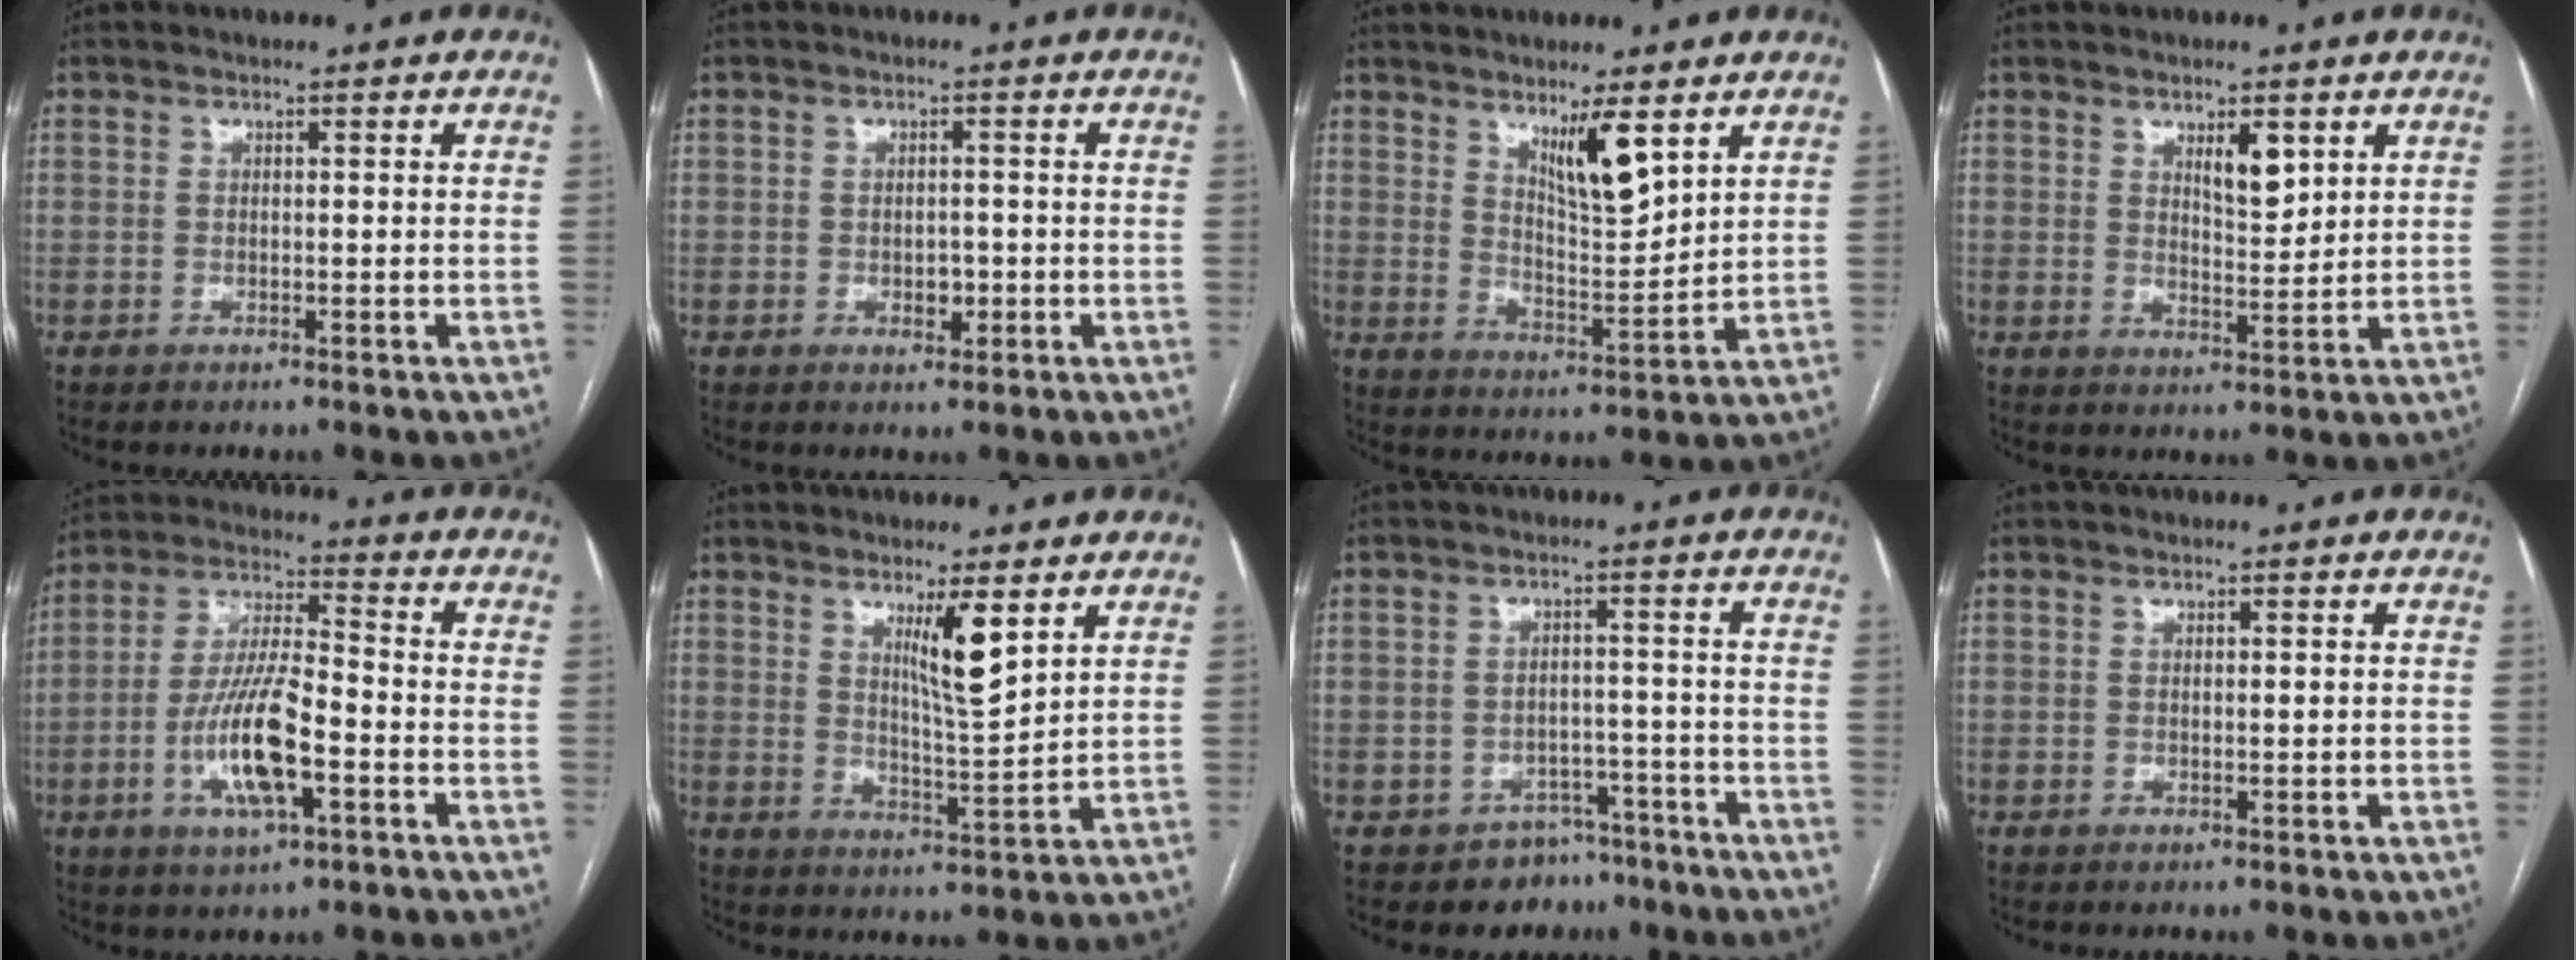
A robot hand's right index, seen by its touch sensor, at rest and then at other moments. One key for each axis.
{"total": 2.4, "fx": -0.7, "fy": 1.5, "fz": 1.8, "tx": -0.023, "ty": 0.004, "tz": -0.006}
{"total": 7.4, "fx": 4.7, "fy": 1.0, "fz": 5.7, "tx": -0.100, "ty": -0.016, "tz": 0.086}
{"total": 4.7, "fx": 2.5, "fy": 1.5, "fz": 3.6, "tx": -0.060, "ty": -0.005, "tz": 0.044}
{"total": 12.9, "fx": -4.1, "fy": 3.1, "fz": 11.8, "tx": -0.238, "ty": -0.001, "tz": -0.072}
{"total": 6.6, "fx": 3.5, "fy": 0.3, "fz": 5.7, "tx": -0.098, "ty": -0.017, "tz": 0.062}
{"total": 6.2, "fx": -4.5, "fy": 4.2, "fz": 0.3, "tx": 0.012, "ty": 0.023, "tz": -0.059}
{"total": 0.7, "fx": 0.0, "fy": 0.1, "fz": 0.7, "tx": -0.014, "ty": -0.001, "tz": 0.003}